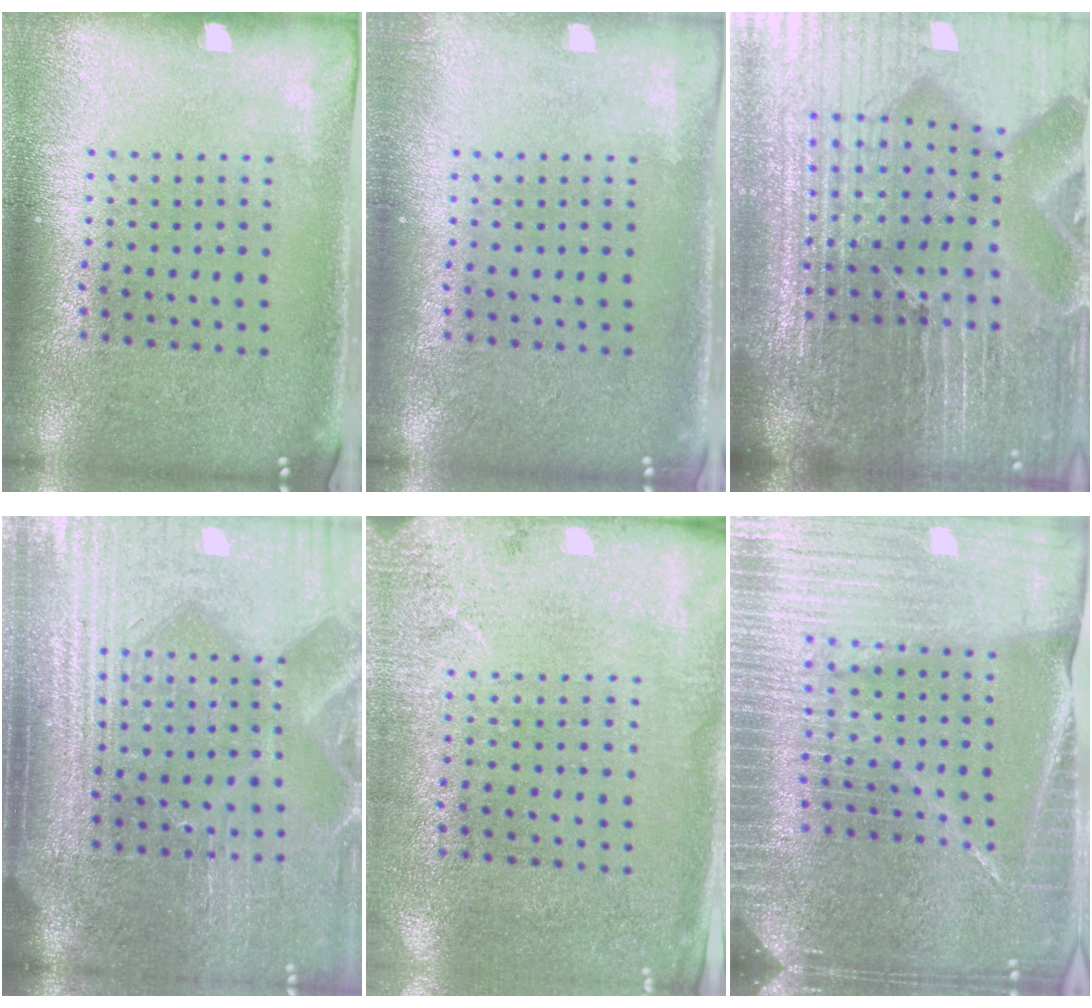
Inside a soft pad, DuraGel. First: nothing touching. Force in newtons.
{"total": 0.7, "press": 0.7, "slide": 0.2}
{"total": 7.3, "press": 6.4, "slide": 3.5}
{"total": 4.7, "press": 4.2, "slide": 2.1}
{"total": 2.7, "press": 2.2, "slide": 1.5}
{"total": 4.8, "press": 4.4, "slide": 1.9}